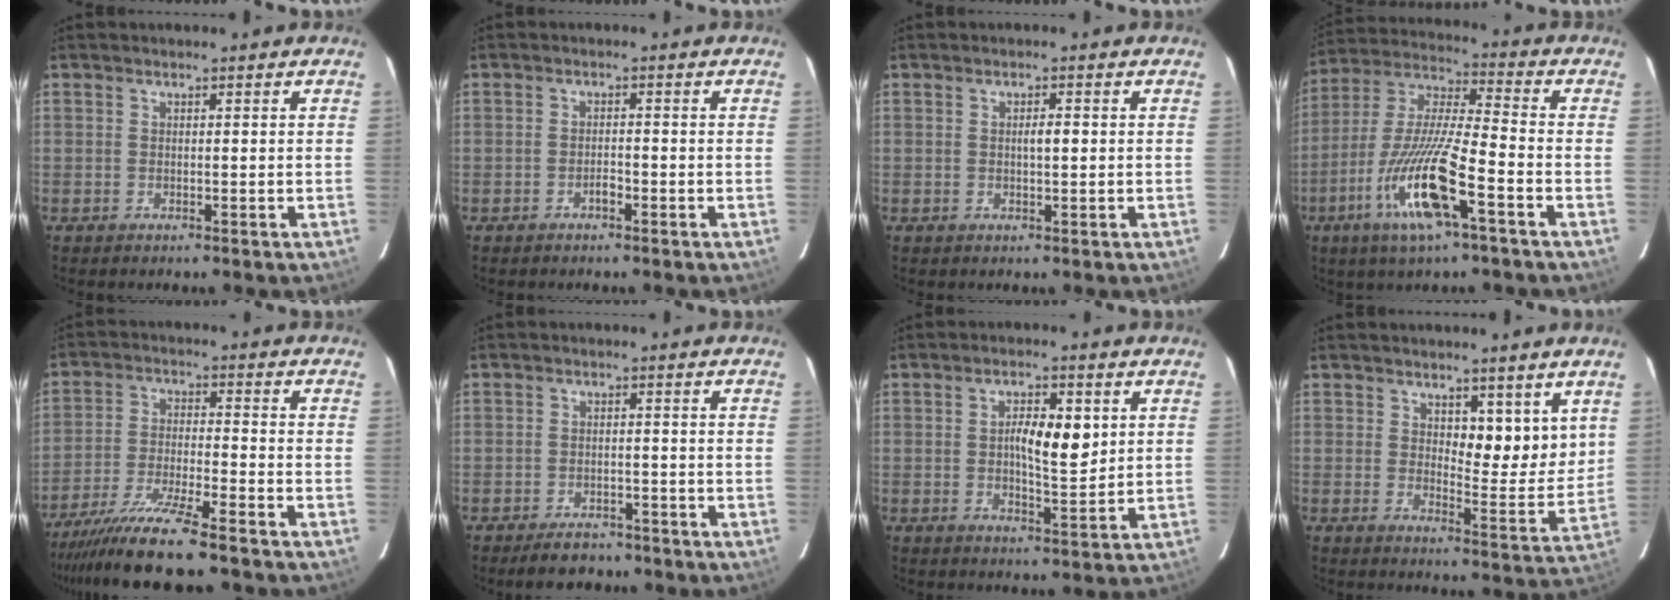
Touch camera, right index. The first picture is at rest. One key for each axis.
{"total": 1.2, "fx": -0.8, "fy": 0.4, "fz": 0.8, "tx": -0.014, "ty": 0.004, "tz": -0.012}
{"total": 1.6, "fx": 0.1, "fy": 0.4, "fz": 1.6, "tx": -0.029, "ty": 0.003, "tz": 0.002}
{"total": 15.5, "fx": -6.7, "fy": 1.4, "fz": 14.0, "tx": -0.287, "ty": -0.014, "tz": -0.124}
{"total": 11.3, "fx": -9.3, "fy": -0.5, "fz": 6.4, "tx": -0.110, "ty": -0.029, "tz": -0.161}
{"total": 4.2, "fx": -3.5, "fy": 2.1, "fz": 1.2, "tx": -0.024, "ty": 0.002, "tz": -0.051}
{"total": 6.6, "fx": 1.3, "fy": 2.0, "fz": 6.2, "tx": -0.101, "ty": 0.003, "tz": 0.023}
{"total": 7.0, "fx": 3.6, "fy": 3.0, "fz": 5.2, "tx": -0.062, "ty": -0.011, "tz": 0.058}